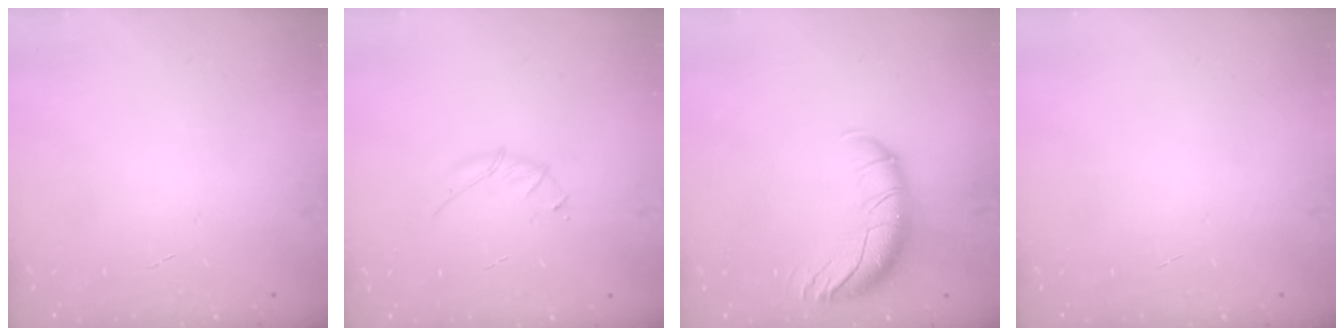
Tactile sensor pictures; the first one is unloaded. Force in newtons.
{"total": 3.3, "press": 3.2, "slide": 0.9}
{"total": 12.8, "press": 12.4, "slide": 2.9}
{"total": 0.0}